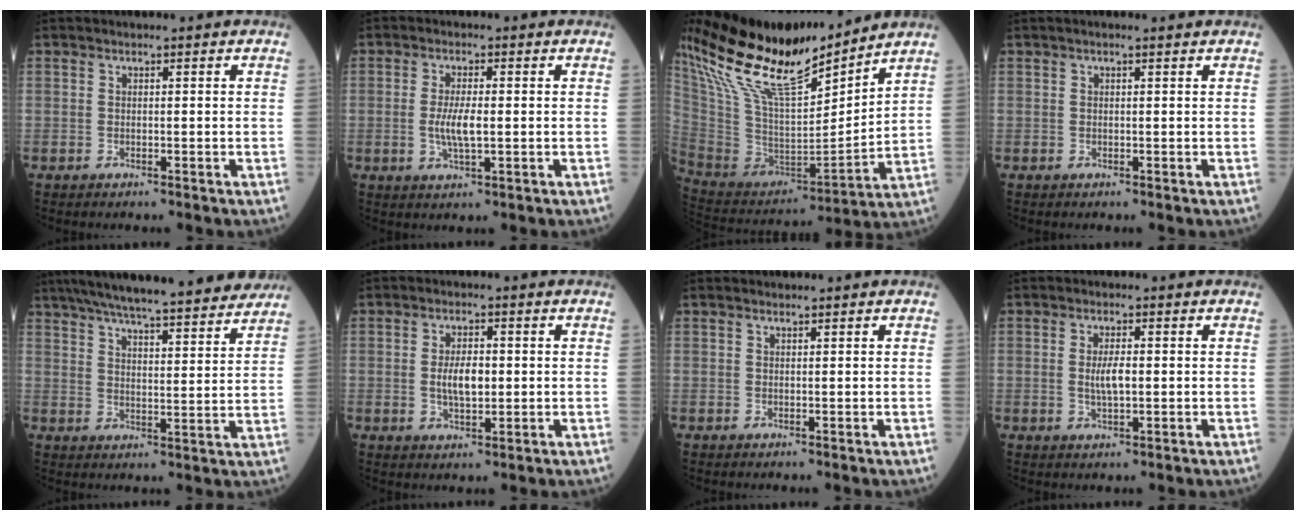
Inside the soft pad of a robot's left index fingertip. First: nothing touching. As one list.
[{"total": 4.3, "force": [-0.3, 0.9, 4.2], "torque": [-0.091, -0.006, -0.005]}, {"total": 22.5, "force": [17.9, 3.7, 13.1], "torque": [-0.258, 0.005, 0.336]}, {"total": 1.0, "force": [0.8, -0.1, 0.6], "torque": [-0.012, 0.007, 0.014]}, {"total": 24.9, "force": [21.9, 2.8, 11.6], "torque": [-0.183, 0.006, 0.295]}, {"total": 4.5, "force": [0.1, 1.9, 4.1], "torque": [-0.083, 0.002, 0.004]}, {"total": 0.5, "force": [0.5, 0.1, 0.1], "torque": [-0.011, 0.005, 0.011]}, {"total": 3.2, "force": [0.0, 0.8, 3.1], "torque": [-0.063, -0.002, 0.002]}]